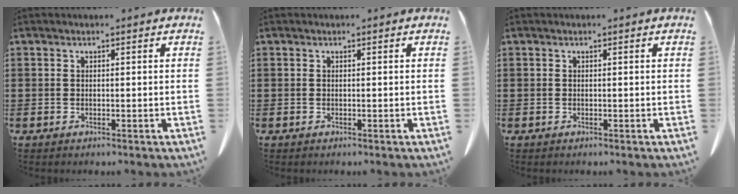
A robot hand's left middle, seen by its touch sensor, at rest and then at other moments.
{"total": 0.0}
{"total": 0.0}